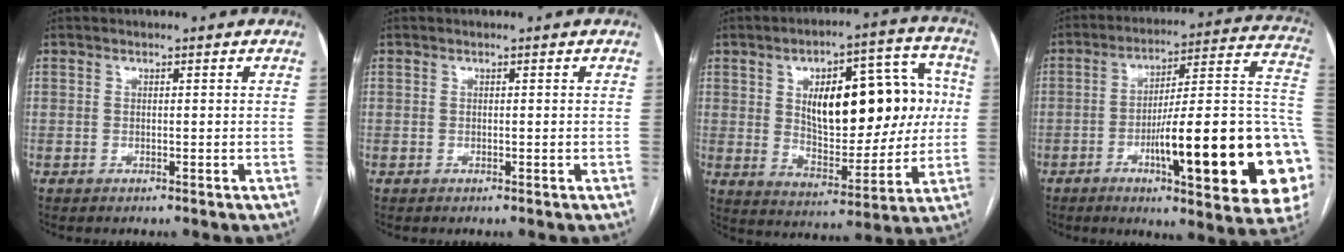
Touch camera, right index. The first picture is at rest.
{"total": 0.0}
{"total": 19.2, "force": [3.1, 8.6, 16.9], "torque": [-0.246, 0.037, 0.056]}
{"total": 27.2, "force": [-6.9, 3.1, 26.1], "torque": [-0.271, 0.003, -0.096]}